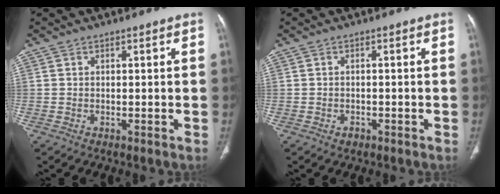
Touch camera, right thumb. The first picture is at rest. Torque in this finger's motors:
{"motor_torque": [-0.26, 0.01, -0.33, 0.15, -0.02]}